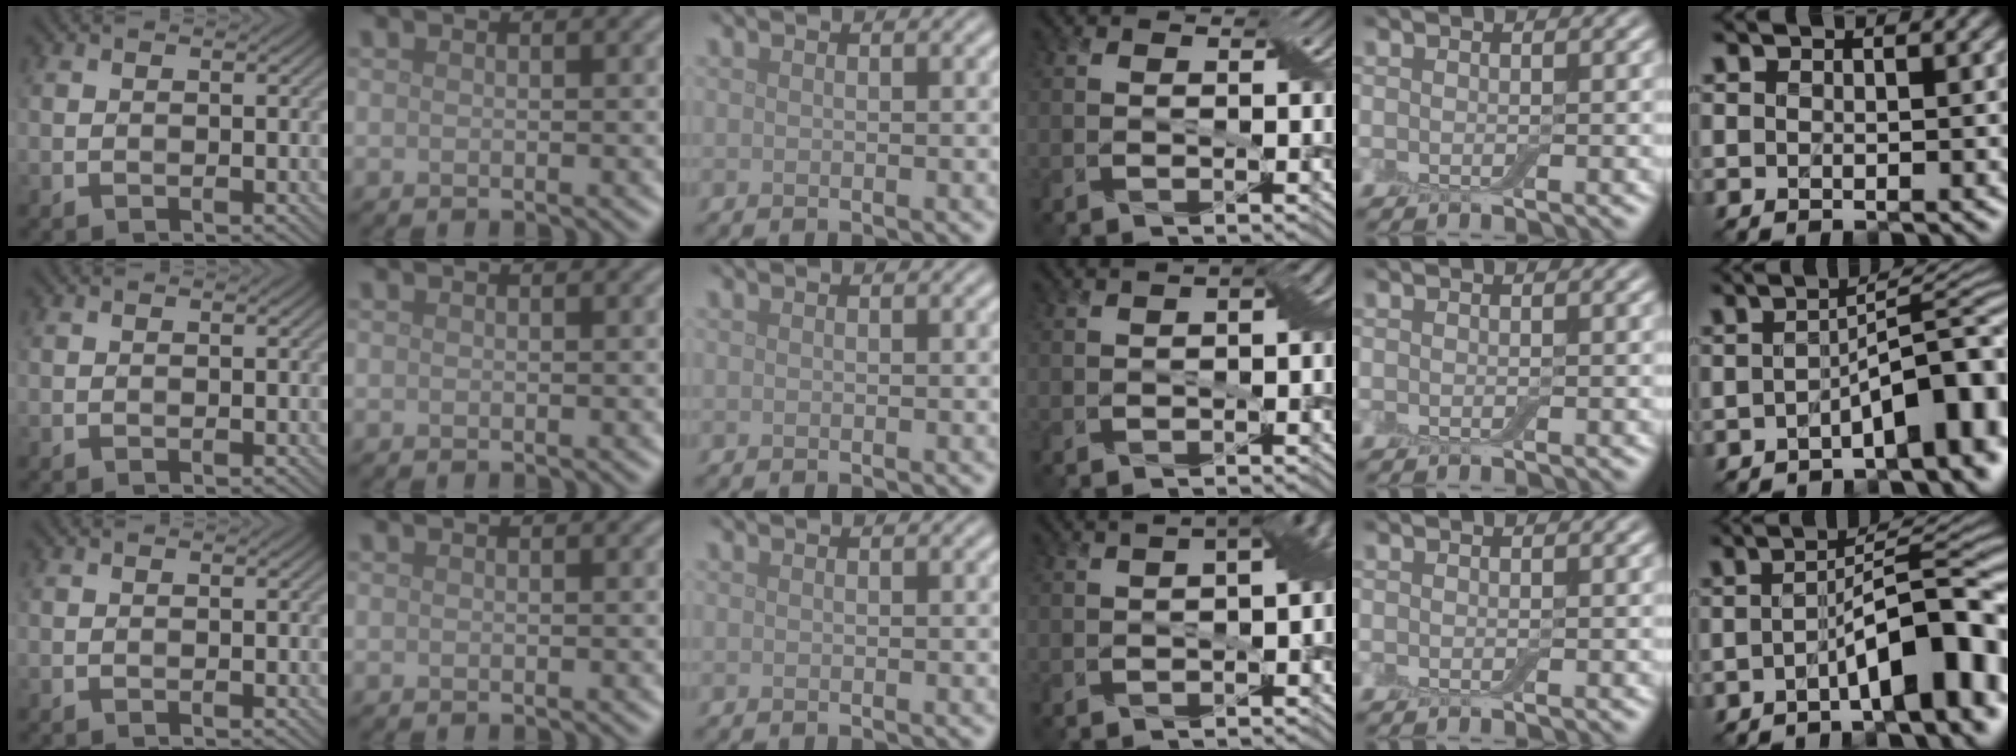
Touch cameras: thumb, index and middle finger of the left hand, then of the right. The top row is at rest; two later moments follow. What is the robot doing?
{"motion": "pour", "object": "bottle"}